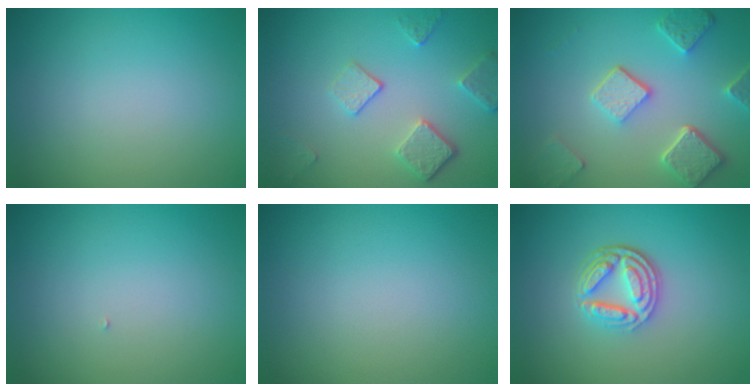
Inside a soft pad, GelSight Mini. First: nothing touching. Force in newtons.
{"total": 3.7, "press": 2.9, "slide": 2.4}
{"total": 5.2, "press": 4.0, "slide": 3.4}
{"total": 0.0}
{"total": 0.0}
{"total": 4.5, "press": 3.4, "slide": 2.9}